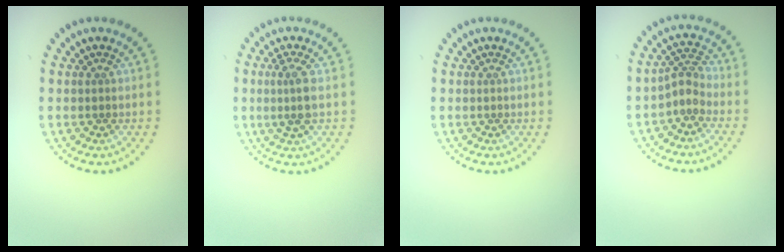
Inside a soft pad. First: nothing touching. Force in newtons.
{"total": 2.2, "press": 1.8, "slide": 1.2}
{"total": 0.0}
{"total": 2.2, "press": 1.6, "slide": 1.6}